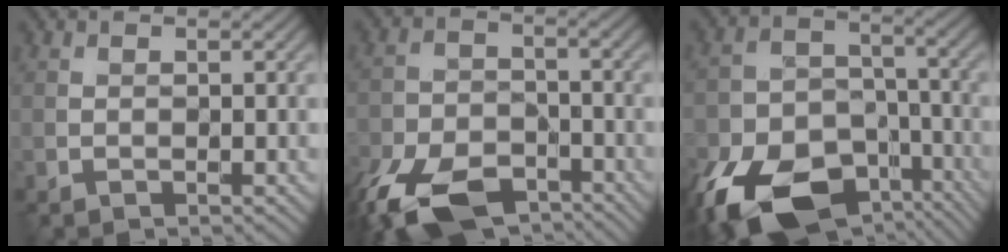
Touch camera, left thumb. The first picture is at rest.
{"total": 13.5, "force": [-9.0, 6.8, 7.5], "torque": [-0.182, -0.049, -0.159]}
{"total": 17.6, "force": [-10.6, 10.4, 9.4], "torque": [-0.218, -0.056, -0.166]}